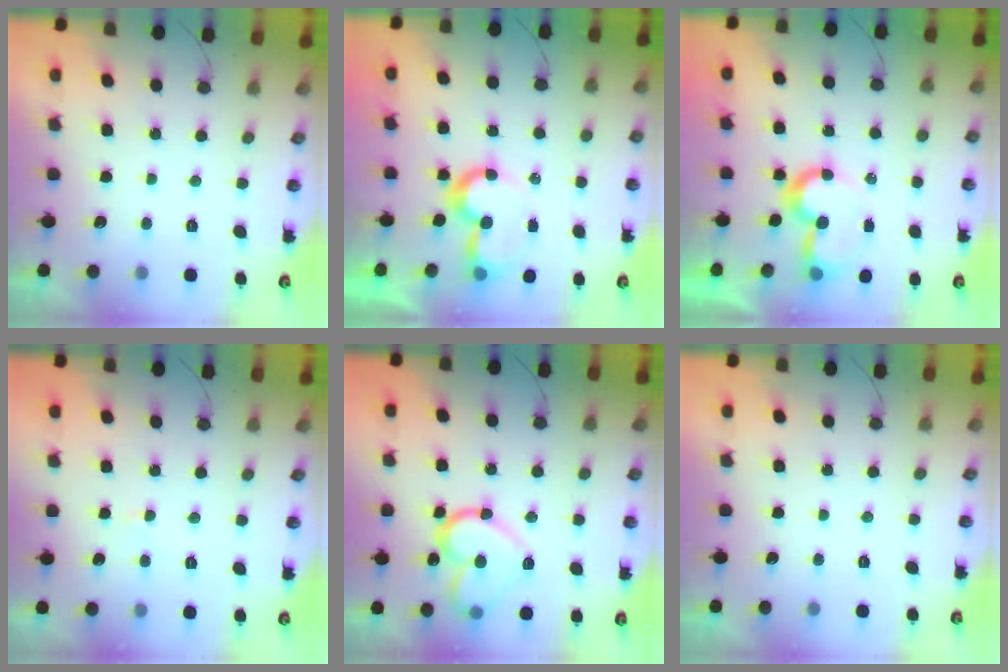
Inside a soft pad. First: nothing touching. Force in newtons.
{"total": 8.8, "press": 8.8, "slide": 0.7}
{"total": 8.8, "press": 8.8, "slide": 0.7}
{"total": 2.6, "press": 2.5, "slide": 0.2}
{"total": 16.2, "press": 16.1, "slide": 1.8}
{"total": 0.0}